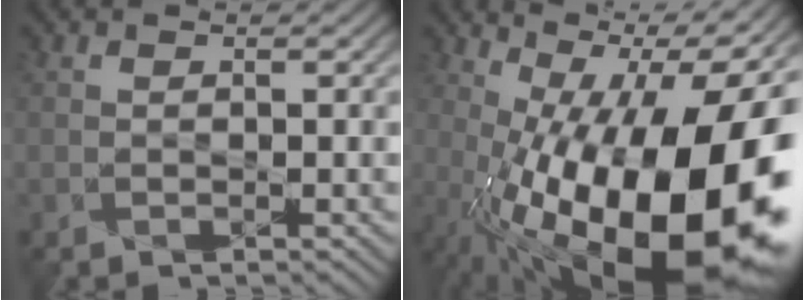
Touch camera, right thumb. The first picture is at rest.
{"total": 20.2, "force": [-4.5, 9.8, 17.0], "torque": [-0.234, -0.013, -0.071]}